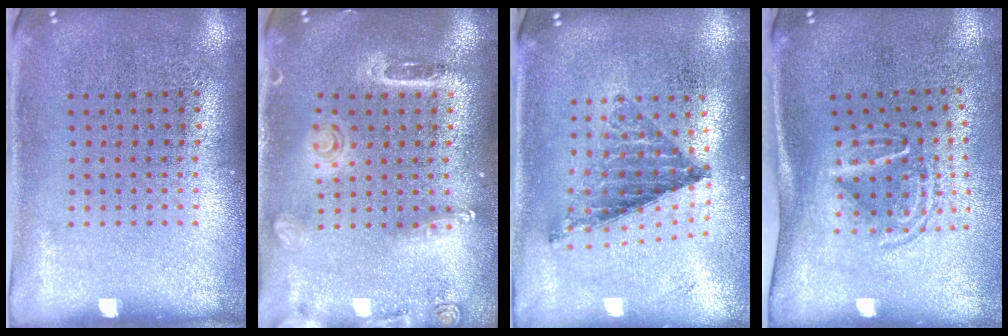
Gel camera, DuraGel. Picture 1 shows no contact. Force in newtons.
{"total": 1.6, "press": 1.5, "slide": 0.5}
{"total": 0.8, "press": 0.8, "slide": 0.1}
{"total": 1.7, "press": 1.2, "slide": 1.2}